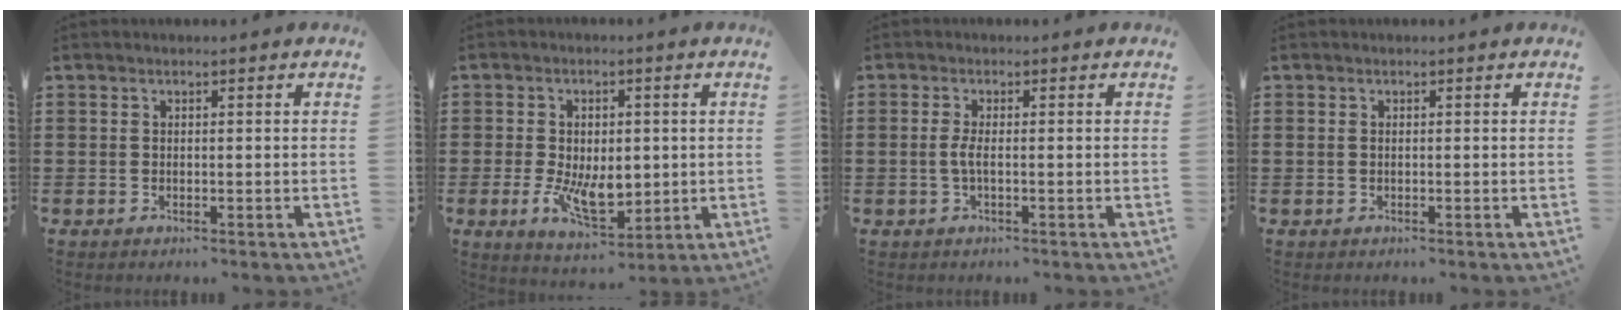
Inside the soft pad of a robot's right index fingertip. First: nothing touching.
{"total": 7.9, "force": [-0.8, 4.7, 6.3], "torque": [-0.109, 0.001, -0.013]}
{"total": 2.3, "force": [-0.4, 0.3, 2.3], "torque": [-0.056, -0.006, -0.013]}
{"total": 0.5, "force": [0.0, 0.3, 0.4], "torque": [-0.009, 0.001, 0.000]}